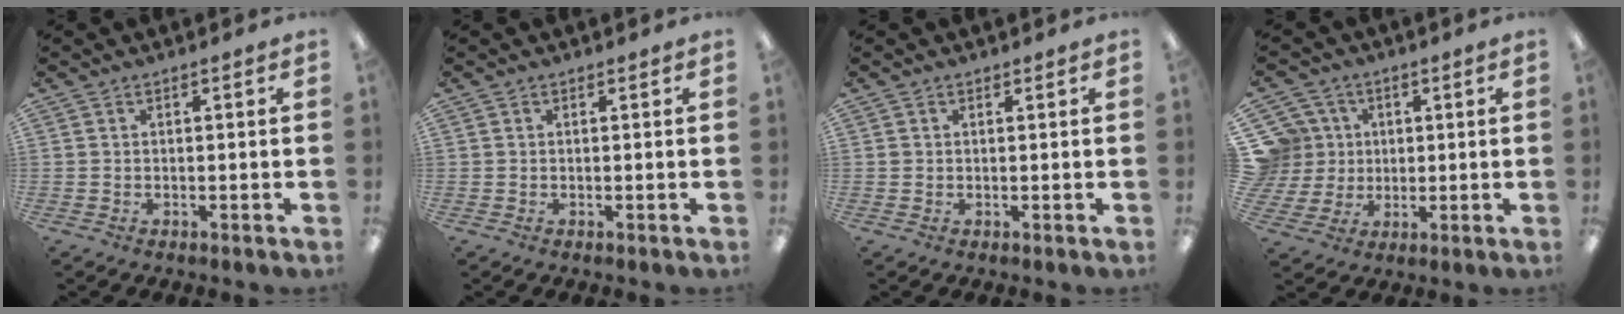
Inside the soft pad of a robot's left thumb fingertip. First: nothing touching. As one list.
[{"total": 0.0}, {"total": 0.9, "force": [0.5, 0.8, 0.1], "torque": [-0.003, 0.004, 0.008]}, {"total": 10.5, "force": [2.9, 9.9, 1.9], "torque": [-0.061, -0.005, 0.065]}]